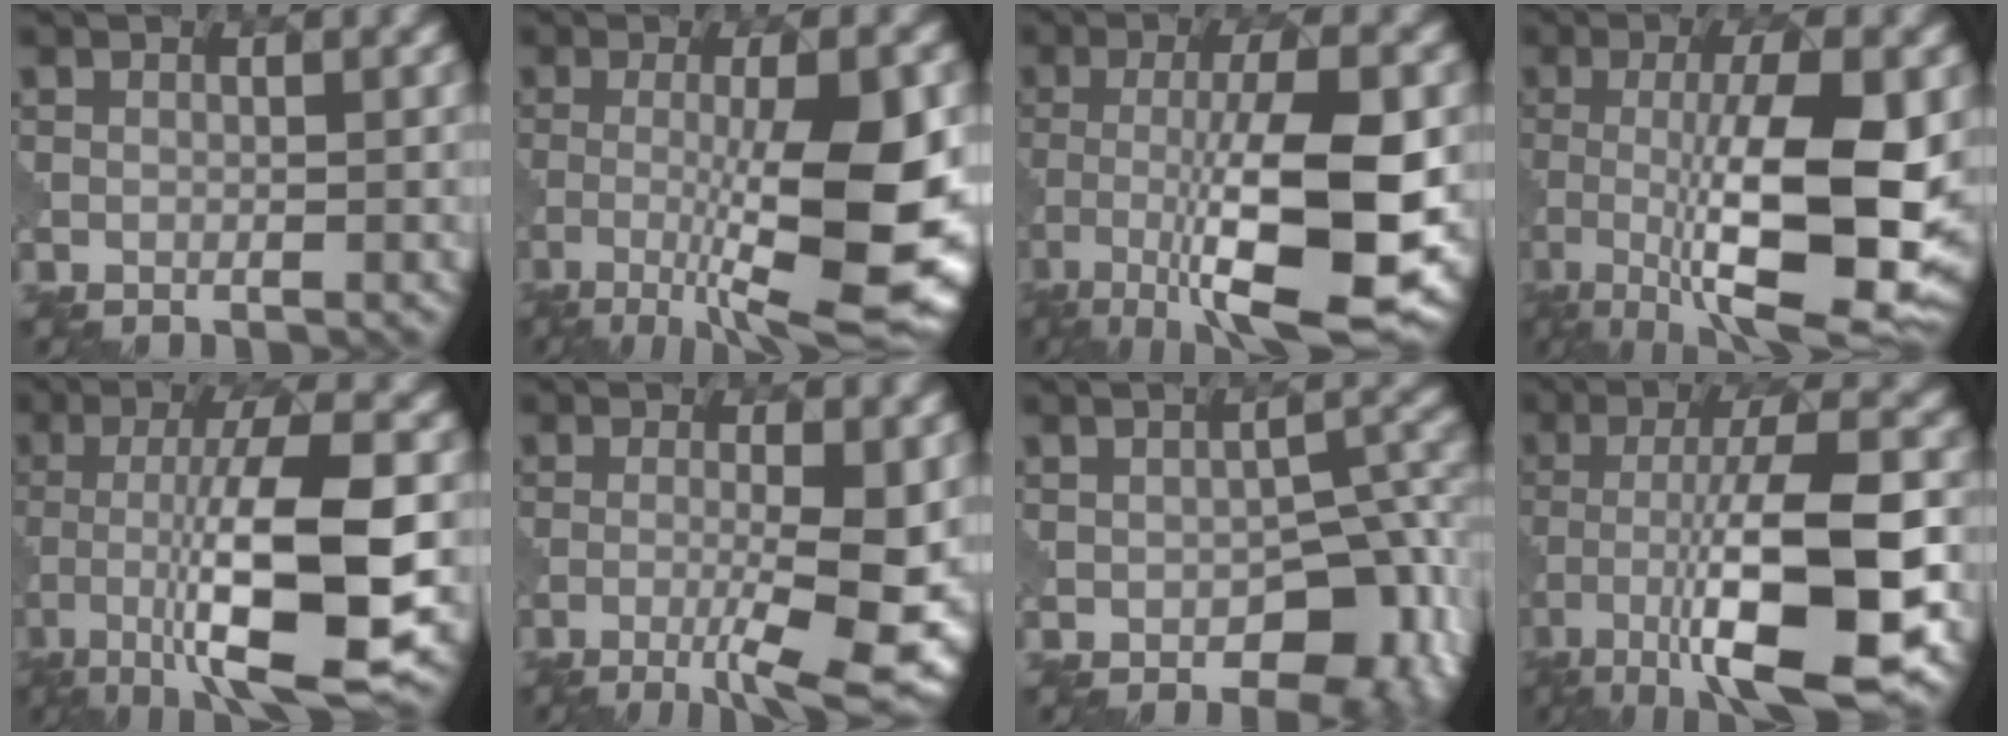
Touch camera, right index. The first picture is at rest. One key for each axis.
{"total": 11.9, "fx": -2.5, "fy": 2.7, "fz": 11.3, "tx": -0.185, "ty": -0.010, "tz": -0.041}
{"total": 12.3, "fx": -3.4, "fy": 3.3, "fz": 11.4, "tx": -0.195, "ty": -0.006, "tz": -0.059}
{"total": 13.0, "fx": -1.6, "fy": 3.6, "fz": 12.4, "tx": -0.200, "ty": -0.010, "tz": -0.028}
{"total": 11.9, "fx": -3.6, "fy": 2.8, "fz": 11.0, "tx": -0.188, "ty": 0.005, "tz": -0.065}
{"total": 8.2, "fx": -2.3, "fy": 1.5, "fz": 7.7, "tx": -0.119, "ty": -0.004, "tz": -0.037}
{"total": 7.9, "fx": -2.7, "fy": 4.8, "fz": 5.7, "tx": -0.067, "ty": -0.014, "tz": -0.029}
{"total": 12.6, "fx": -4.9, "fy": 3.2, "fz": 11.1, "tx": -0.188, "ty": 0.007, "tz": -0.083}